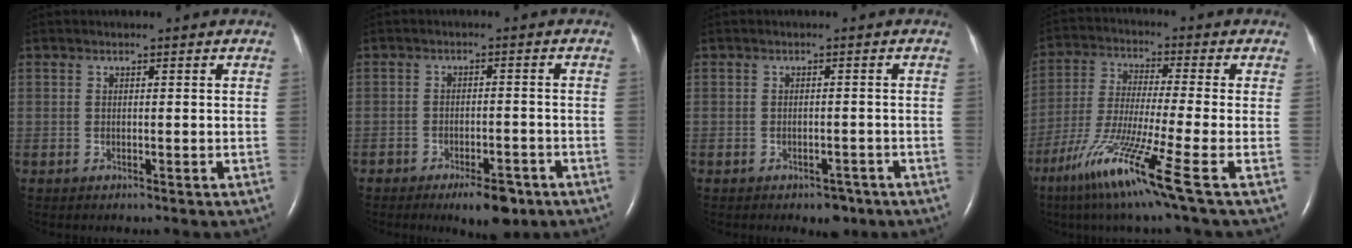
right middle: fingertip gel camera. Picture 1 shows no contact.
{"total": 6.0, "force": [-4.0, 2.3, 3.8], "torque": [-0.053, 0.000, -0.055]}
{"total": 2.7, "force": [-1.8, 1.6, 1.1], "torque": [-0.008, 0.004, -0.017]}
{"total": 14.0, "force": [-7.3, -1.5, 11.9], "torque": [-0.238, -0.044, -0.135]}